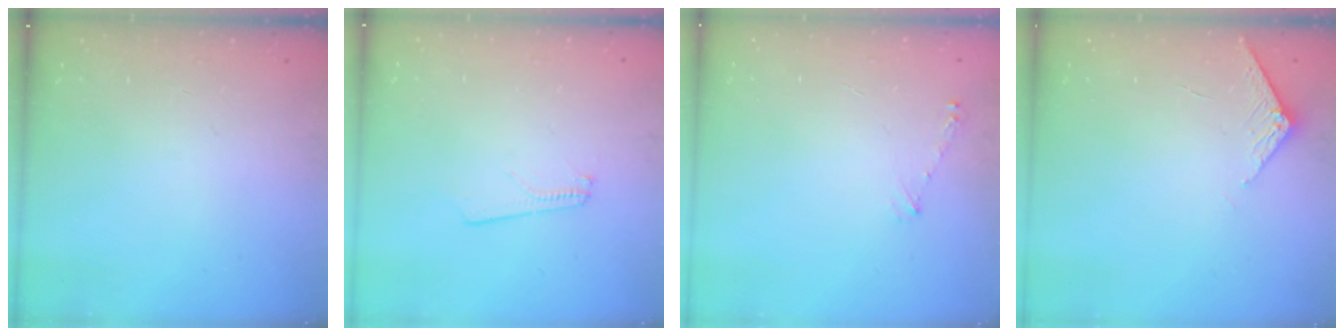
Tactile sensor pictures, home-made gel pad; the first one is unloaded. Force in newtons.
{"total": 2.8, "press": 2.8, "slide": 0.4}
{"total": 4.3, "press": 4.3, "slide": 0.5}
{"total": 2.7, "press": 2.7, "slide": 0.3}